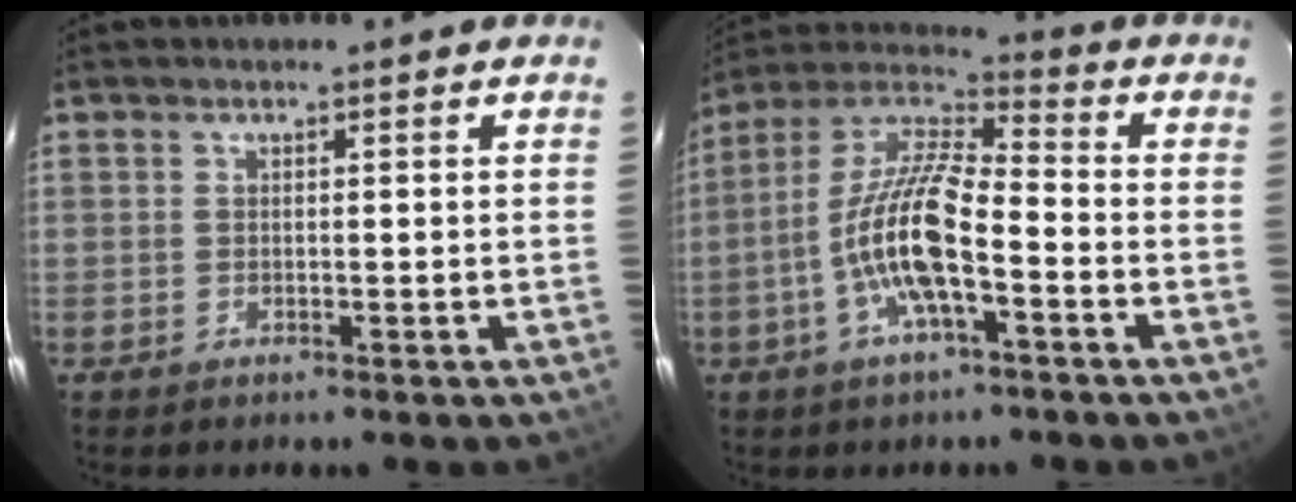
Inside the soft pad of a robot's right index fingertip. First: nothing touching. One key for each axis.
{"total": 13.8, "fx": -4.8, "fy": 3.6, "fz": 12.5, "tx": -0.247, "ty": 0.003, "tz": -0.097}